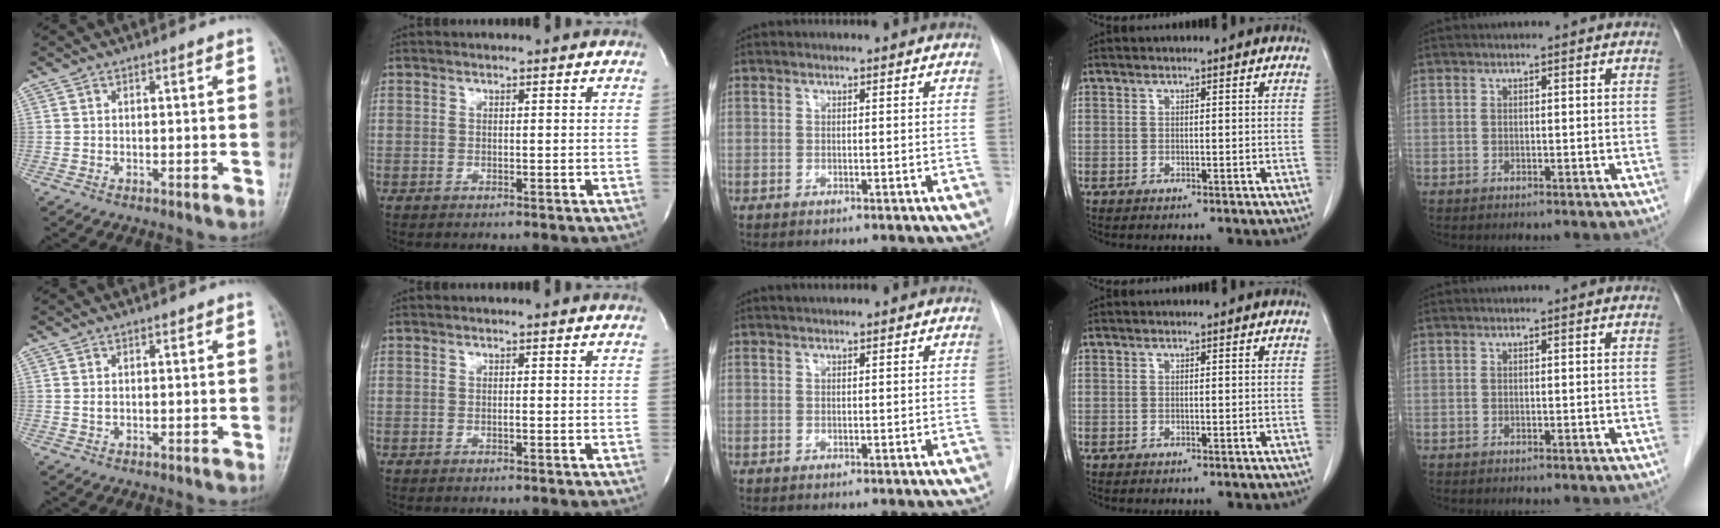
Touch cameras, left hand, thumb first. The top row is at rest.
{"thumb": {"total": 0.9, "force": [0.4, 0.6, 0.5], "torque": [-0.004, -0.003, 0.007]}, "middle": {"total": 0.9, "force": [0.7, 0.0, 0.4], "torque": [-0.011, 0.008, 0.016]}}